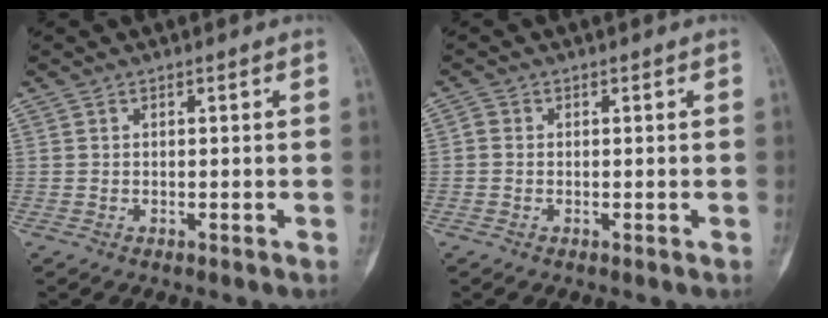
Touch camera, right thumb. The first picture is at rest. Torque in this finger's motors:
{"motor_torque": [-0.05, 0.01, -0.08, -0.29, 0.00]}